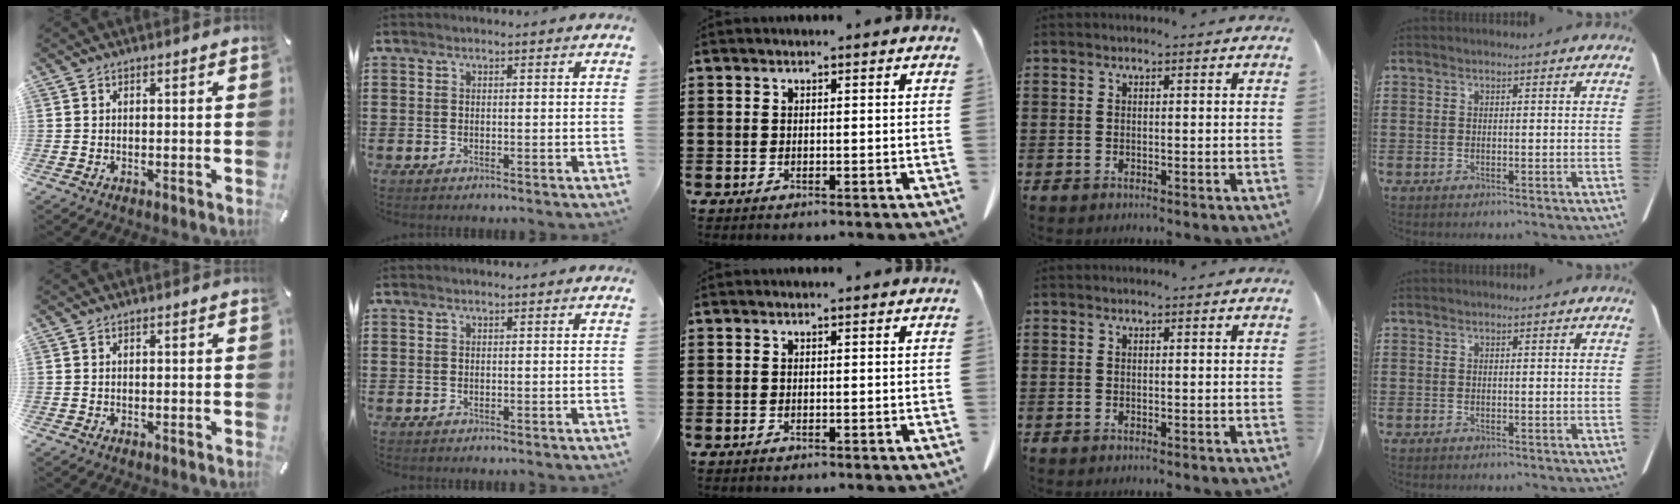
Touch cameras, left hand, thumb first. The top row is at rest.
{}